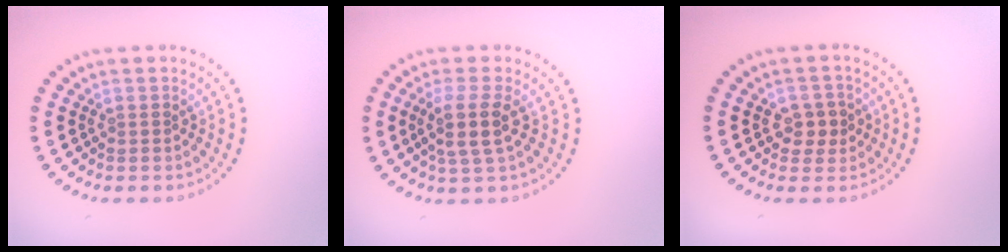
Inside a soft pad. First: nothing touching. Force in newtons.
{"total": 2.9, "press": 2.4, "slide": 1.7}
{"total": 2.4, "press": 2.3, "slide": 0.8}